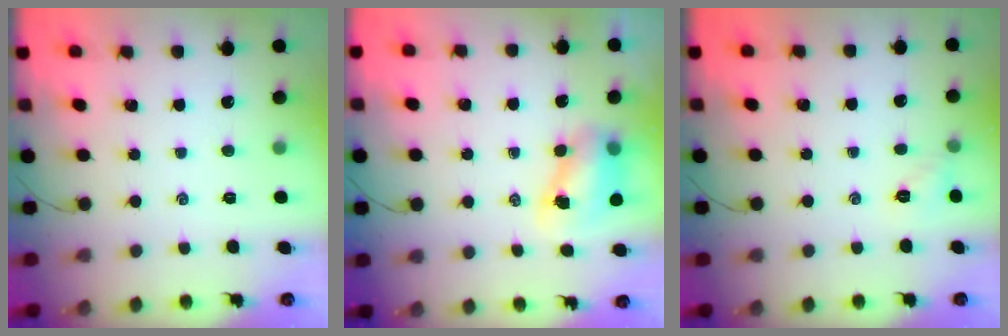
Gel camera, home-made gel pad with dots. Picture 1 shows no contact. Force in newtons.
{"total": 7.9, "press": 7.7, "slide": 1.5}
{"total": 5.3, "press": 5.1, "slide": 1.5}